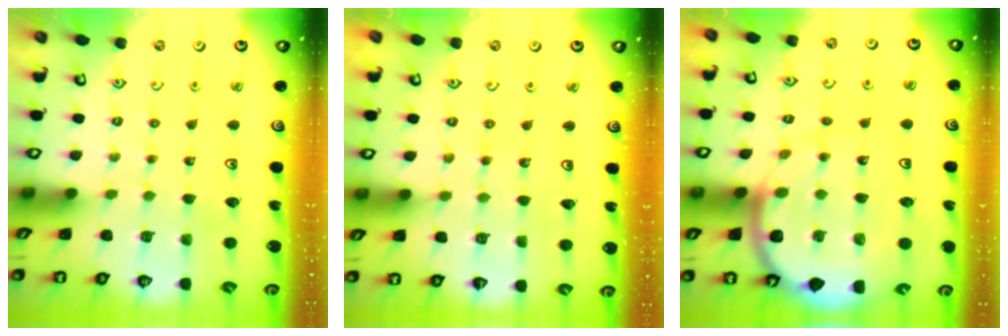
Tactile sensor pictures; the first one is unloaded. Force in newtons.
{"total": 3.4, "press": 3.4, "slide": 0.3}
{"total": 11.3, "press": 11.2, "slide": 1.3}